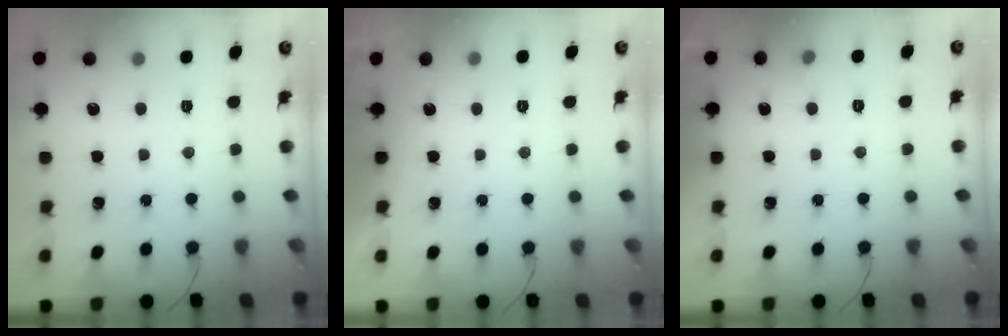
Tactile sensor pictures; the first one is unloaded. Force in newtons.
{"total": 0.0}
{"total": 4.3, "press": 2.9, "slide": 3.2}